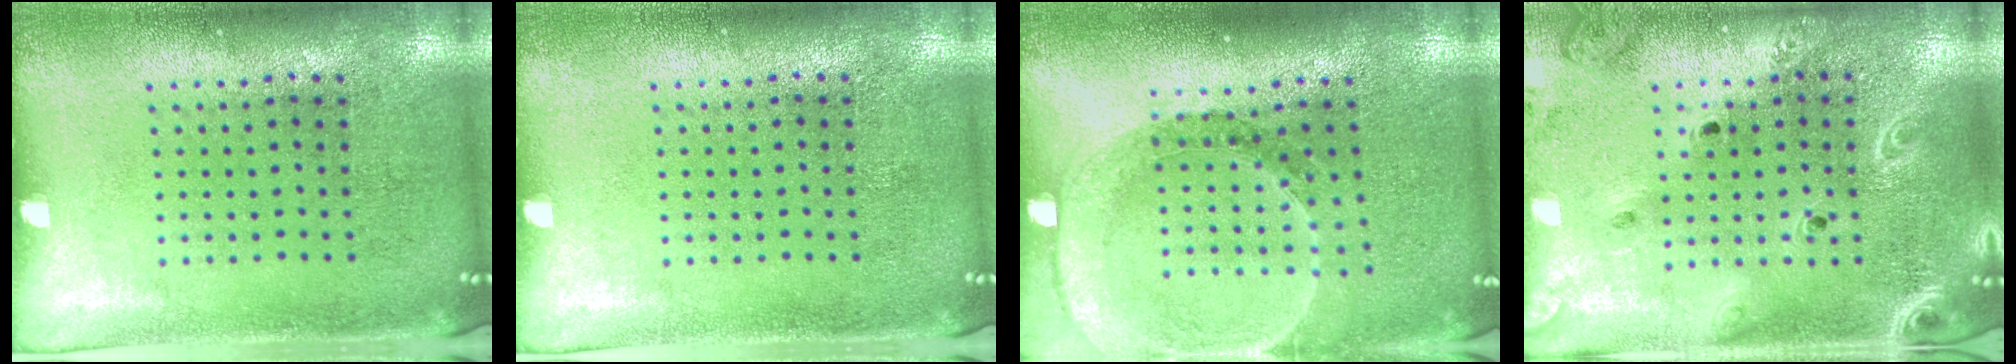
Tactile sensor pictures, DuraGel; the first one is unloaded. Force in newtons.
{"total": 0.0}
{"total": 1.5, "press": 1.5, "slide": 0.2}
{"total": 2.0, "press": 1.8, "slide": 0.9}